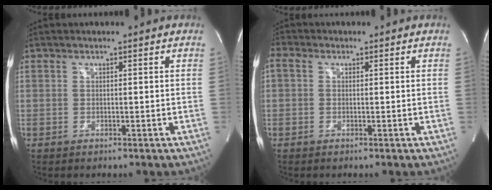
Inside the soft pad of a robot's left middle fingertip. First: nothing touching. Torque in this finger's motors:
{"motor_torque": [0.93, -0.43, 0.71, 0.21]}